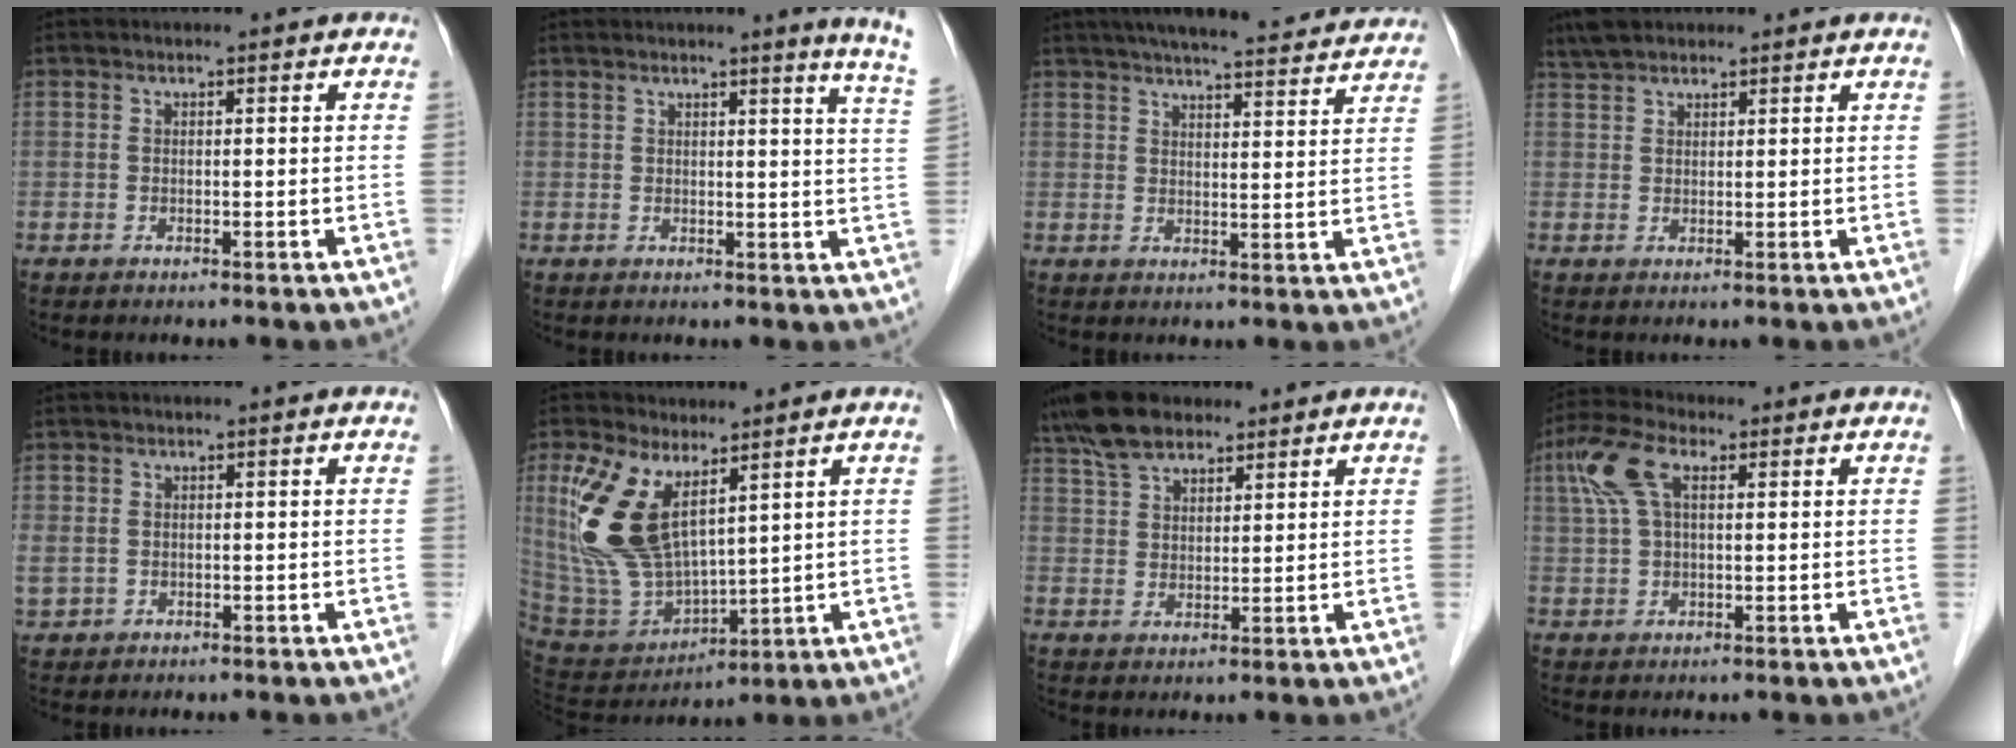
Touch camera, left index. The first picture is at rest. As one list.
[{"total": 7.4, "force": [6.4, -1.3, 3.6], "torque": [-0.038, -0.047, 0.049]}, {"total": 18.5, "force": [16.6, 2.6, 7.7], "torque": [-0.111, 0.030, 0.217]}, {"total": 4.8, "force": [4.0, 2.2, 1.5], "torque": [-0.035, 0.020, 0.078]}, {"total": 3.0, "force": [-0.2, 2.4, 1.8], "torque": [-0.062, 0.009, 0.007]}, {"total": 13.2, "force": [5.6, 5.3, 10.7], "torque": [-0.242, 0.002, 0.128]}, {"total": 8.1, "force": [6.3, 3.7, 3.4], "torque": [-0.074, 0.027, 0.123]}, {"total": 8.3, "force": [2.9, 3.4, 7.0], "torque": [-0.167, 0.028, 0.058]}]